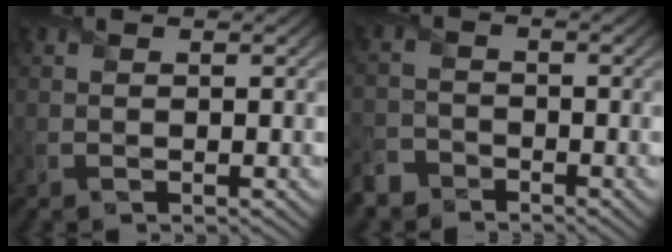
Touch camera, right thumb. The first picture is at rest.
{"total": 3.7, "force": [-3.3, 1.7, 0.6], "torque": [-0.011, -0.005, -0.075]}